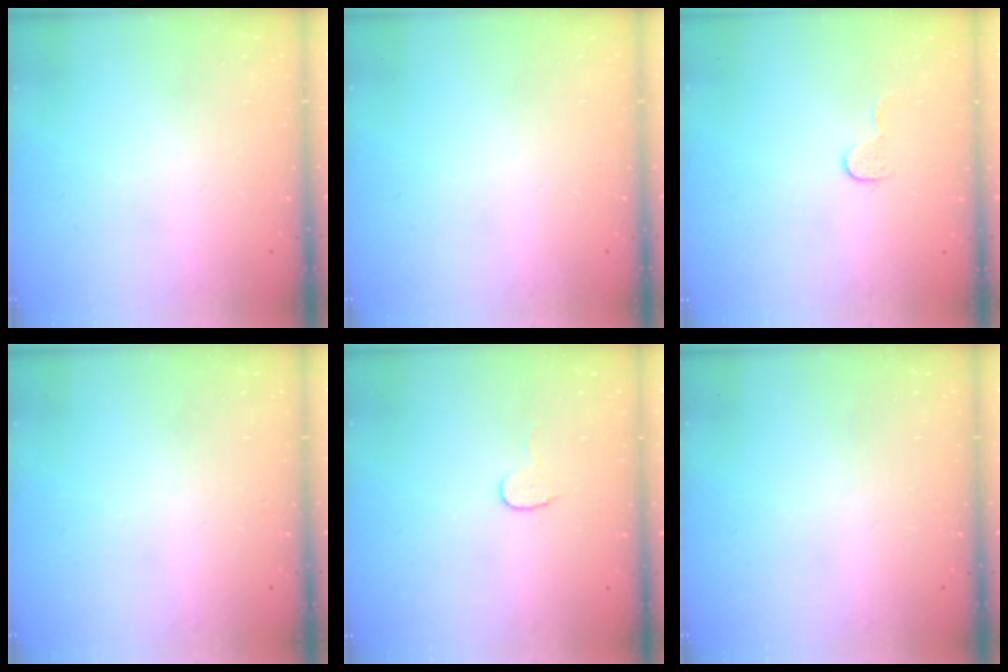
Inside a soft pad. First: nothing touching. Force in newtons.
{"total": 0.0}
{"total": 5.7, "press": 5.7, "slide": 0.2}
{"total": 0.0}
{"total": 5.0, "press": 5.0, "slide": 0.4}
{"total": 0.0}